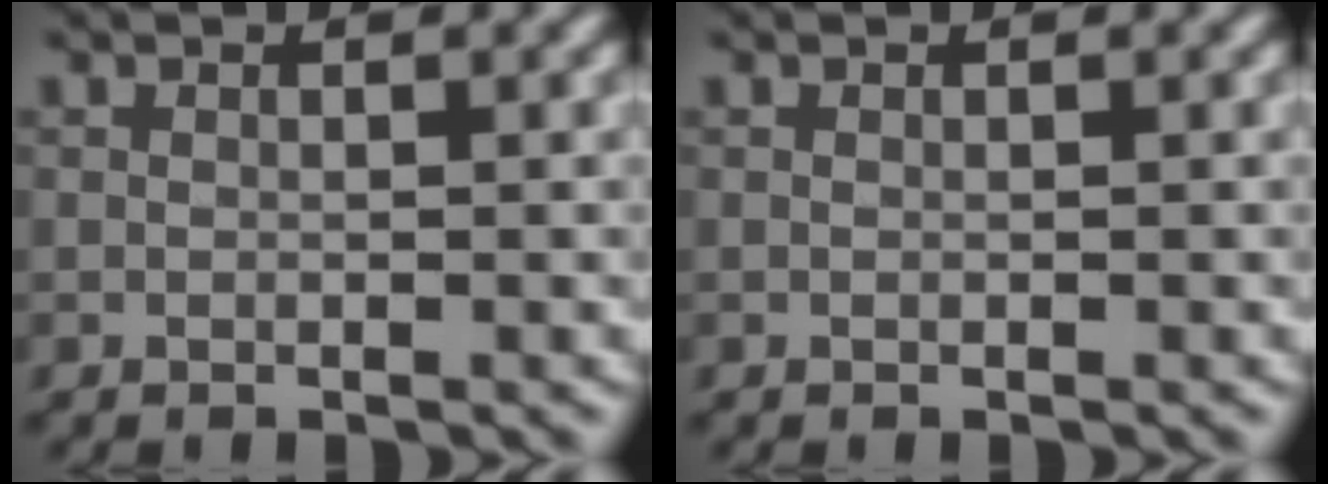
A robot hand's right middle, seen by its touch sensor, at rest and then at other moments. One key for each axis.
{"total": 0.0}